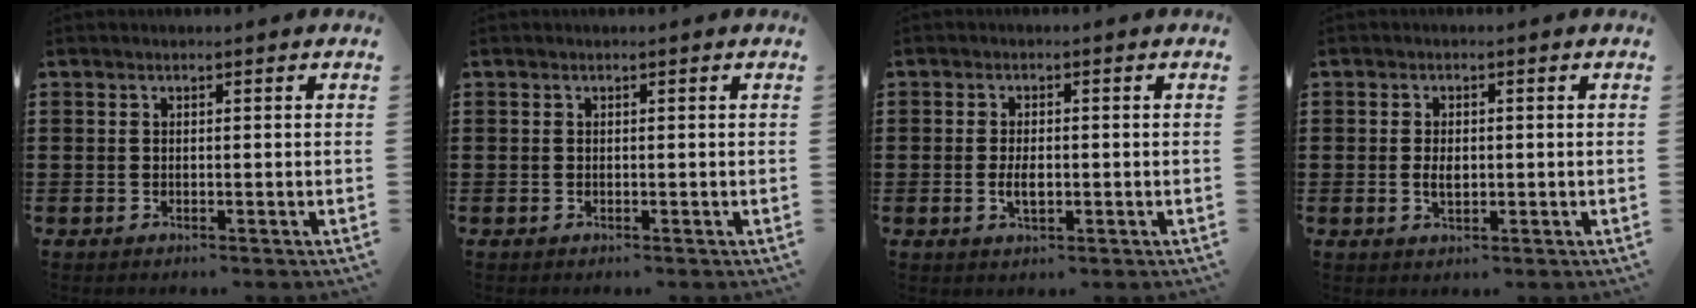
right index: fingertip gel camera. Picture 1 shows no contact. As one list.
[{"total": 0.0}, {"total": 3.0, "force": [-0.5, 1.3, 2.6], "torque": [-0.048, 0.002, -0.007]}, {"total": 2.3, "force": [-0.1, 1.3, 2.0], "torque": [-0.037, 0.003, -0.002]}]